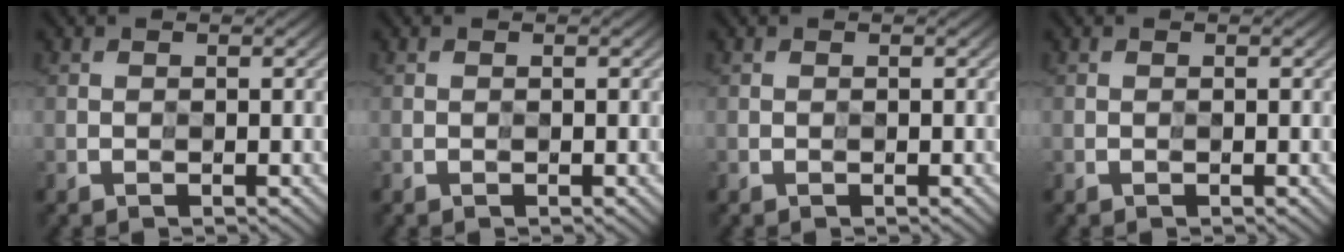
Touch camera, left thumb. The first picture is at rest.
{"total": 0.0}
{"total": 0.0}
{"total": 0.0}